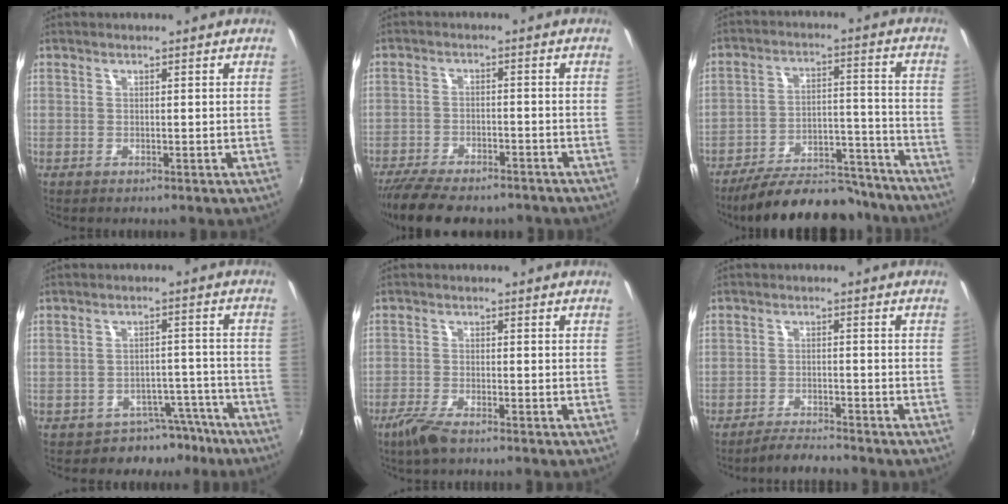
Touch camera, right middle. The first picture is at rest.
{"total": 14.6, "force": [-11.9, 4.7, 7.0], "torque": [-0.151, -0.034, -0.185]}
{"total": 22.0, "force": [-19.3, 6.6, 8.0], "torque": [-0.148, 0.021, -0.256]}
{"total": 7.0, "force": [-5.6, 4.0, 0.8], "torque": [-0.005, 0.033, -0.069]}
{"total": 4.9, "force": [-3.7, 1.0, 3.1], "torque": [-0.084, -0.010, -0.073]}
{"total": 4.3, "force": [-4.2, 0.3, 1.0], "torque": [-0.040, -0.007, -0.073]}